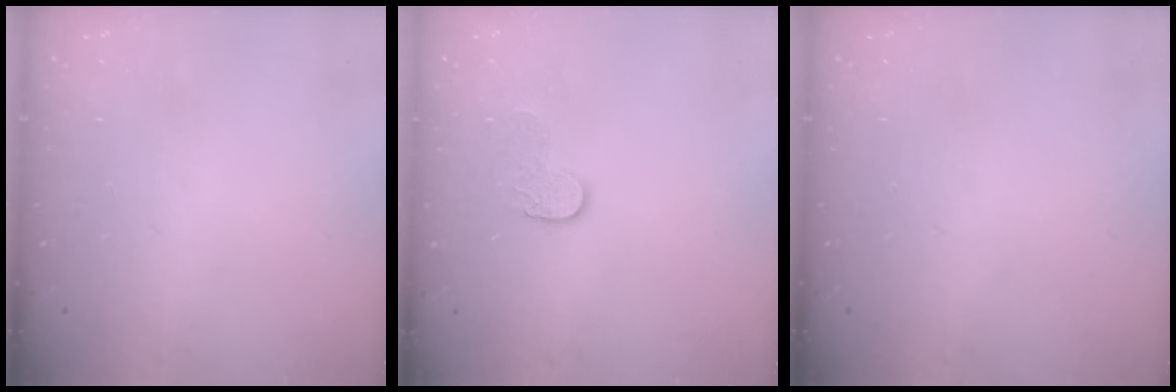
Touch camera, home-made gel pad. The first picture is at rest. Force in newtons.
{"total": 7.3, "press": 7.3, "slide": 0.2}
{"total": 0.0}